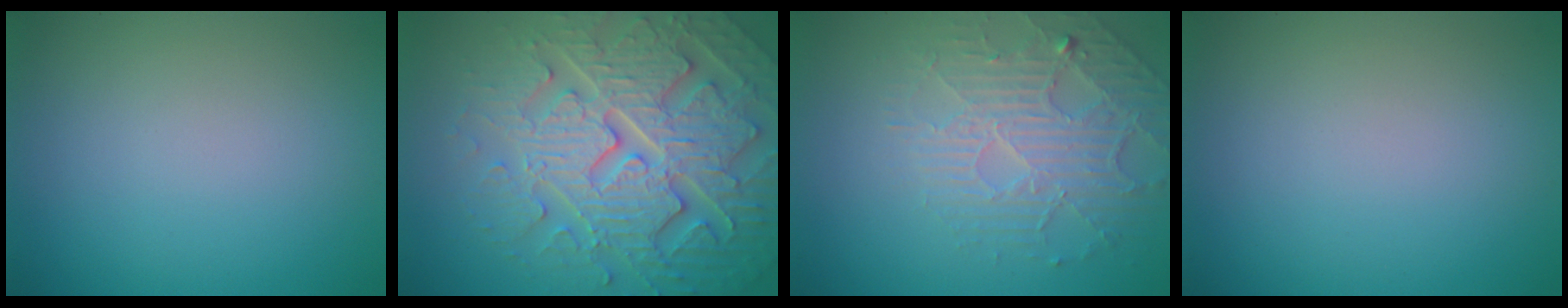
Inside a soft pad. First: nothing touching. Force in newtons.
{"total": 7.8, "press": 7.6, "slide": 2.0}
{"total": 4.7, "press": 3.6, "slide": 3.0}
{"total": 0.0}